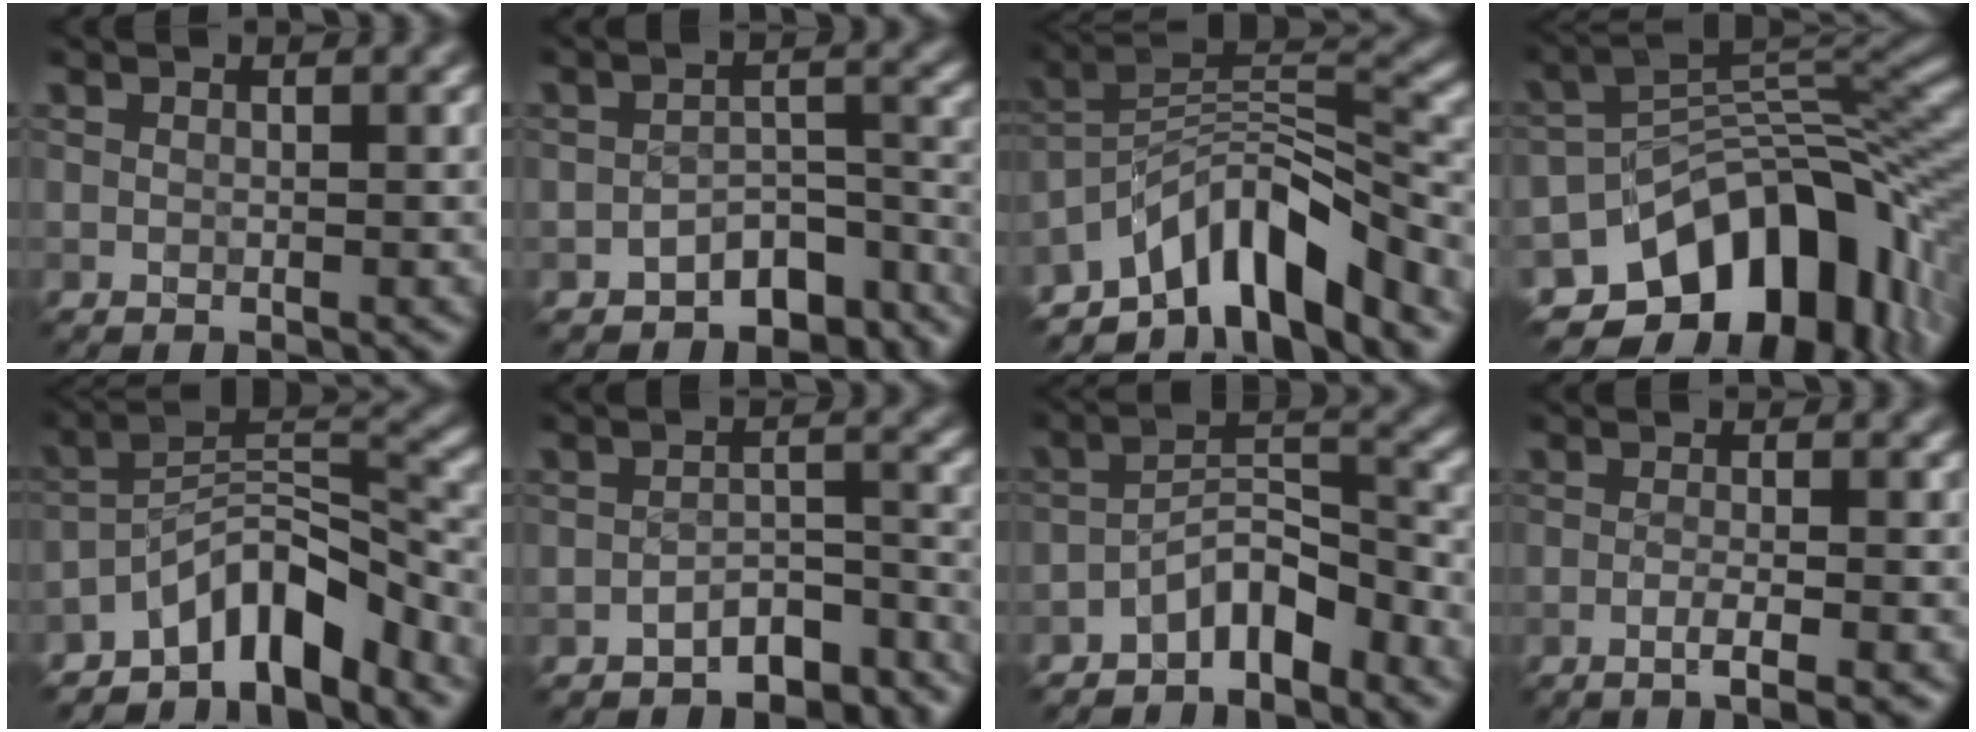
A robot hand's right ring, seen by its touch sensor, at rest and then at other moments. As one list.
[{"total": 5.9, "force": [-4.6, 2.9, 2.4], "torque": [-0.016, -0.007, -0.074]}, {"total": 9.1, "force": [-6.6, 2.9, 5.6], "torque": [-0.076, 0.007, -0.127]}, {"total": 12.3, "force": [-5.7, 7.8, 7.7], "torque": [-0.113, 0.000, -0.098]}, {"total": 6.9, "force": [-5.2, 2.0, 4.0], "torque": [-0.053, 0.010, -0.100]}, {"total": 4.8, "force": [-4.1, 1.9, 1.8], "torque": [-0.019, -0.003, -0.064]}, {"total": 4.8, "force": [-3.5, 1.7, 2.8], "torque": [-0.040, 0.015, -0.070]}, {"total": 2.5, "force": [-1.2, 0.4, 2.1], "torque": [-0.030, 0.002, -0.030]}]